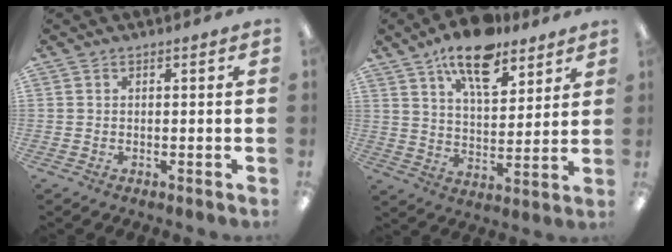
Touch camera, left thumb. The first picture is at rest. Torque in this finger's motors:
{"motor_torque": [0.26, 0.53, 1.21, -1.56, 0.06]}